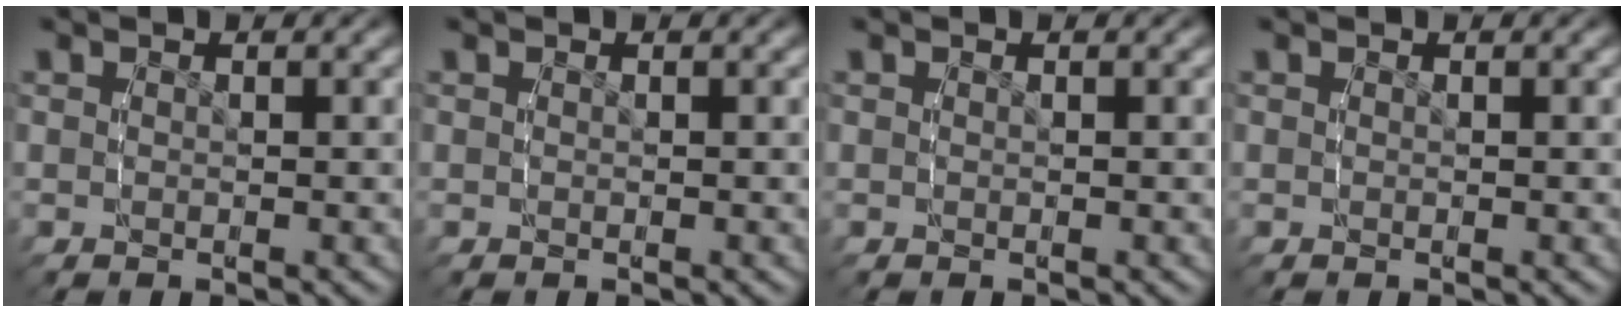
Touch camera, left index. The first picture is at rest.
{"total": 0.0}
{"total": 0.0}
{"total": 0.0}